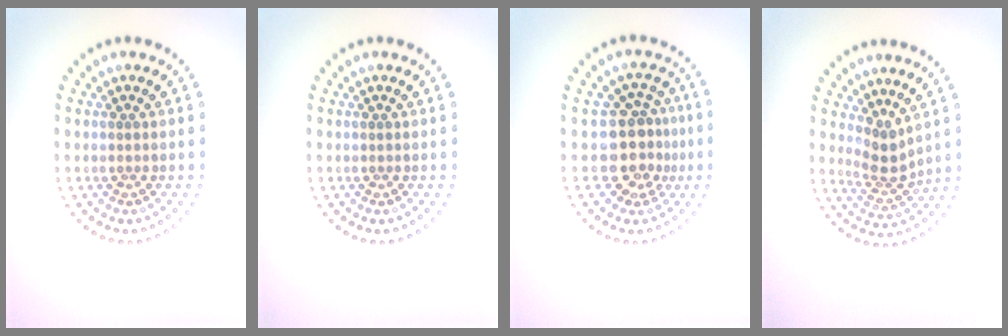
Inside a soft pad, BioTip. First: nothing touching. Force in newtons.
{"total": 0.0}
{"total": 3.8, "press": 3.2, "slide": 2.0}
{"total": 2.6, "press": 1.9, "slide": 1.8}